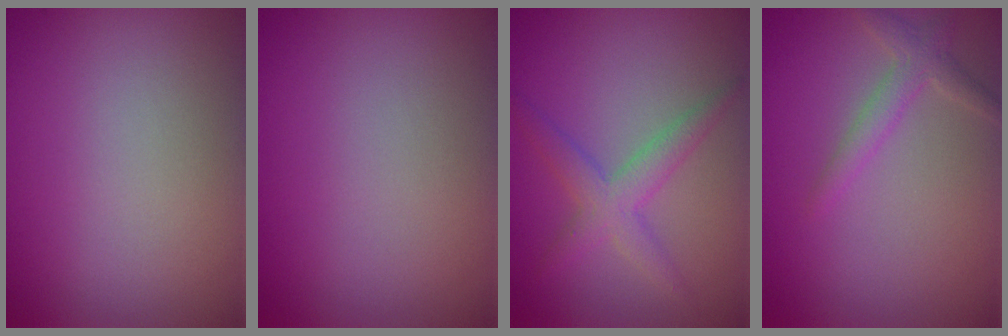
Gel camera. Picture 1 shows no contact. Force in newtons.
{"total": 0.0}
{"total": 2.9, "press": 2.9, "slide": 0.1}
{"total": 1.9, "press": 1.9, "slide": 0.1}